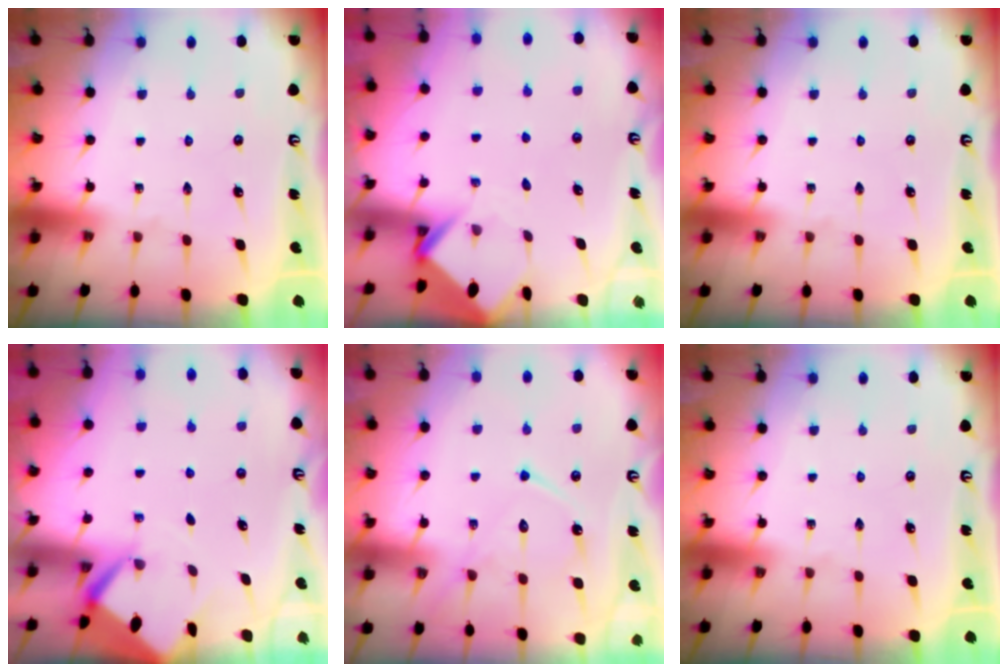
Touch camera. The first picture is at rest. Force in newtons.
{"total": 3.9, "press": 3.9, "slide": 0.2}
{"total": 0.0}
{"total": 3.0, "press": 3.0, "slide": 0.1}
{"total": 13.6, "press": 13.6, "slide": 1.3}
{"total": 0.0}